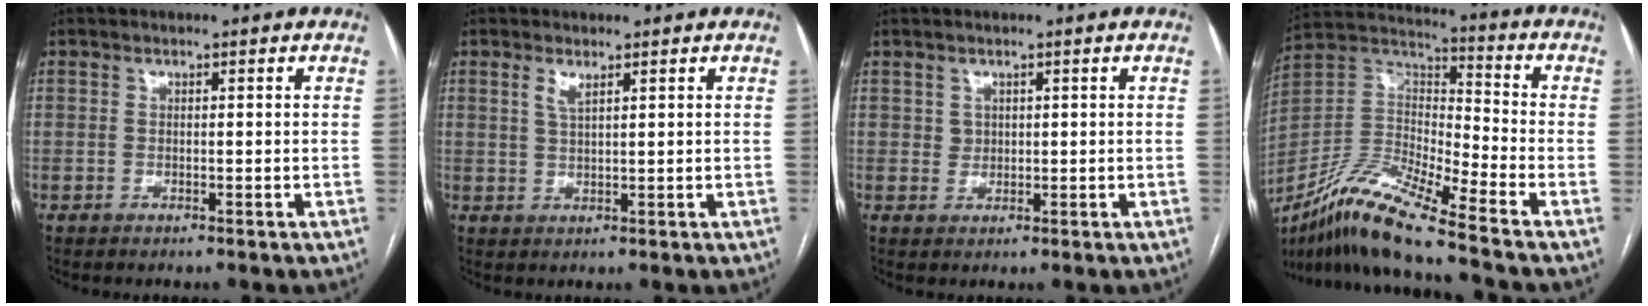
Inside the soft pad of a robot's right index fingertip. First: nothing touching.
{"total": 2.1, "force": [1.2, 0.4, 1.6], "torque": [-0.039, -0.001, 0.027]}
{"total": 1.4, "force": [0.6, 1.3, 0.3], "torque": [0.003, -0.001, 0.008]}
{"total": 15.4, "force": [-12.0, 0.1, 9.6], "torque": [-0.194, -0.003, -0.225]}